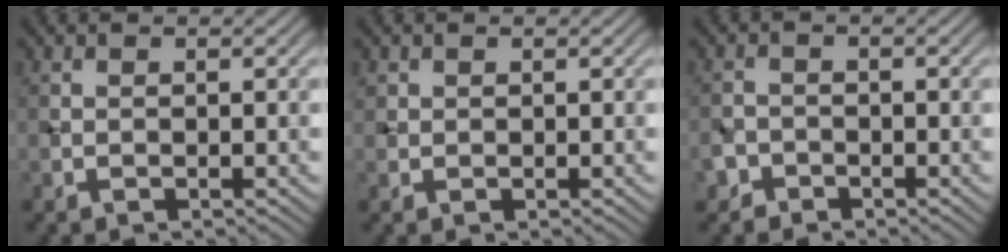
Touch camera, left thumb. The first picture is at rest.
{"total": 0.9, "force": [0.5, 0.7, 0.2], "torque": [-0.004, -0.002, 0.013]}
{"total": 2.2, "force": [-1.5, 1.5, 0.4], "torque": [-0.003, 0.000, -0.037]}